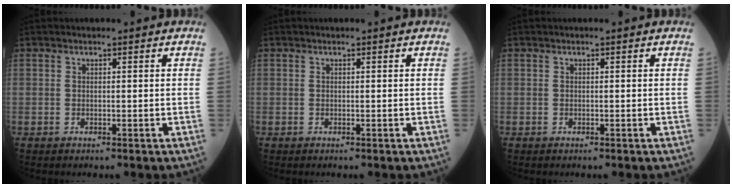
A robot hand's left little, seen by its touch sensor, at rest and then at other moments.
{"total": 0.0}
{"total": 0.0}